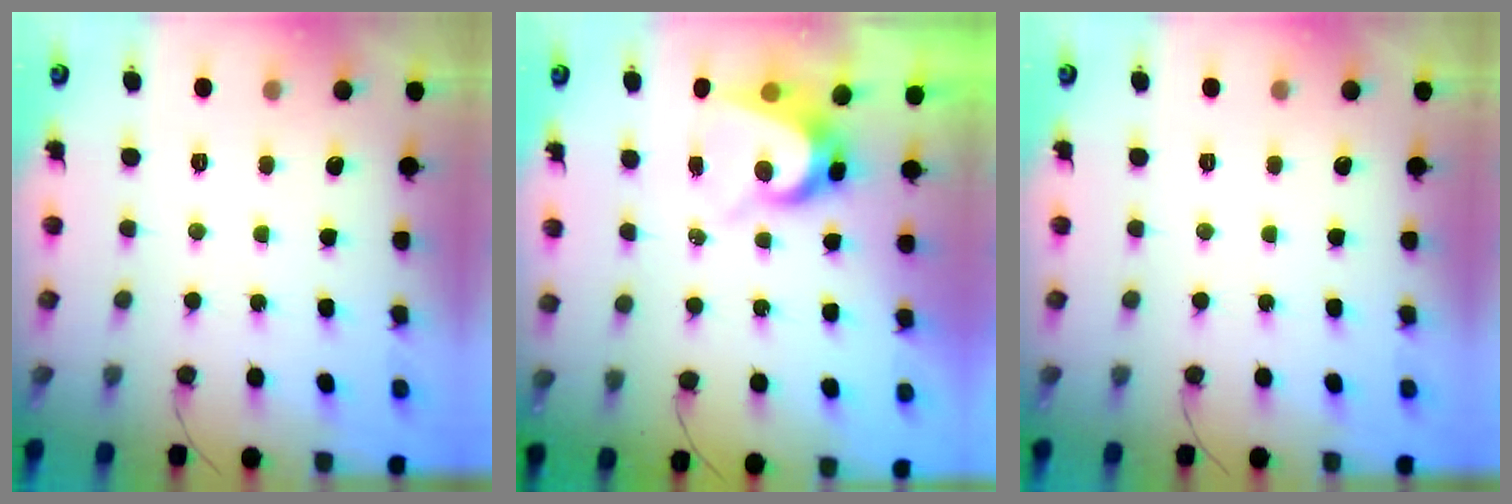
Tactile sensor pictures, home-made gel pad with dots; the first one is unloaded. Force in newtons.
{"total": 6.5, "press": 6.5, "slide": 0.7}
{"total": 0.0}